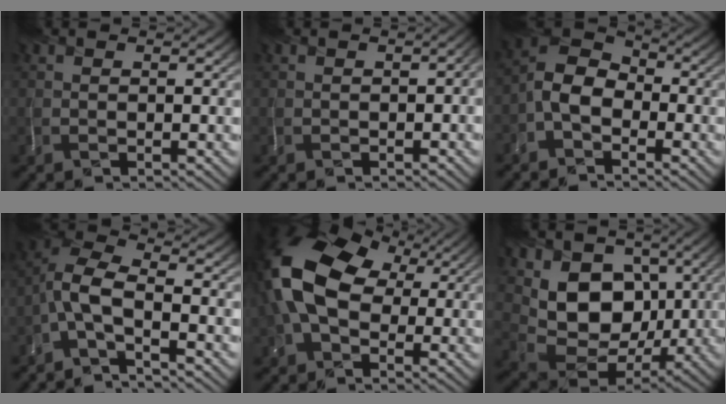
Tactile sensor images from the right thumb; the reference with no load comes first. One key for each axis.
{"total": 1.5, "fx": -0.1, "fy": 0.5, "fz": 1.4, "tx": -0.016, "ty": 0.001, "tz": 0.001}
{"total": 5.1, "fx": -2.4, "fy": 3.4, "fz": 3.0, "tx": -0.061, "ty": 0.007, "tz": -0.058}
{"total": 6.1, "fx": -2.8, "fy": 2.3, "fz": 4.9, "tx": -0.107, "ty": 0.005, "tz": -0.073}
{"total": 15.0, "fx": 2.6, "fy": 10.2, "fz": 10.7, "tx": -0.239, "ty": -0.004, "tz": 0.046}
{"total": 10.6, "fx": 2.9, "fy": 8.4, "fz": 5.8, "tx": -0.120, "ty": -0.025, "tz": 0.042}